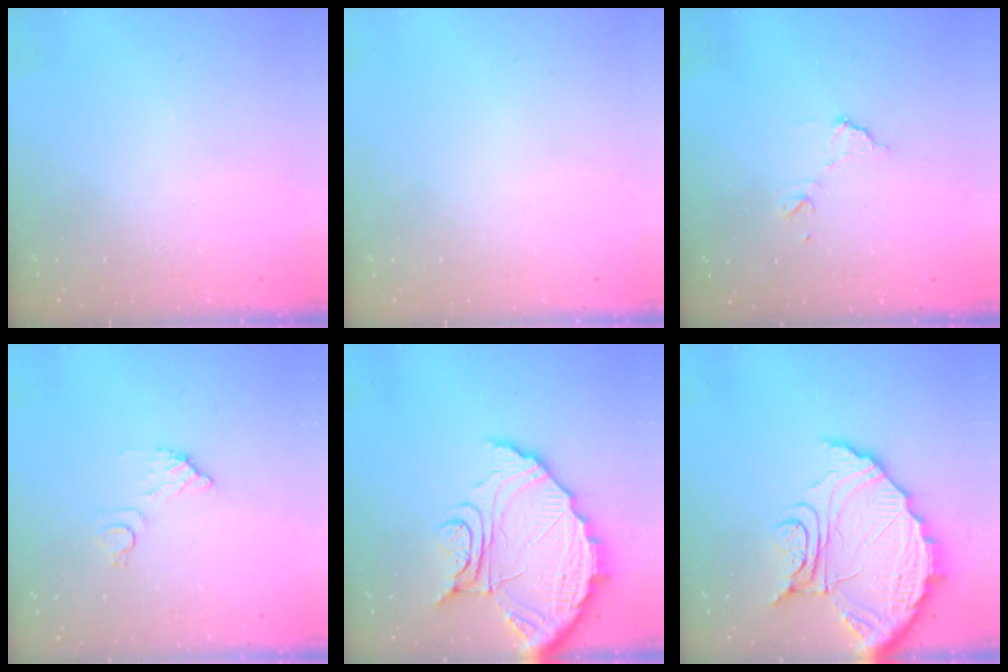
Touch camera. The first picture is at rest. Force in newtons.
{"total": 0.0}
{"total": 7.5, "press": 7.5, "slide": 0.1}
{"total": 6.2, "press": 6.2, "slide": 0.3}
{"total": 17.0, "press": 17.0, "slide": 1.7}
{"total": 17.0, "press": 17.0, "slide": 1.7}